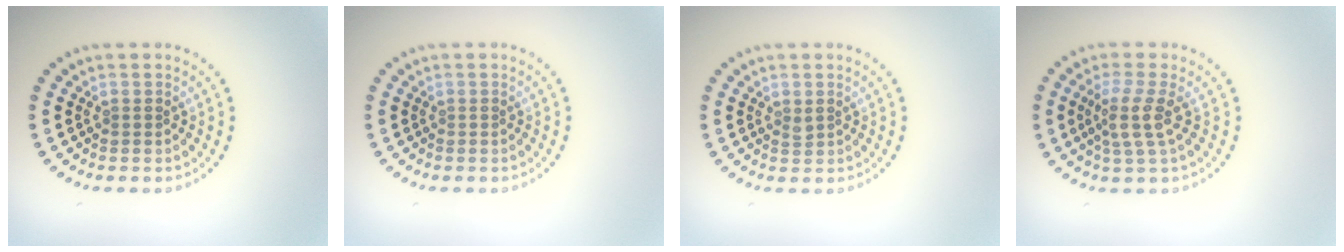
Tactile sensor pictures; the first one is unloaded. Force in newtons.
{"total": 0.0}
{"total": 0.6, "press": 0.5, "slide": 0.2}
{"total": 2.9, "press": 2.4, "slide": 1.7}